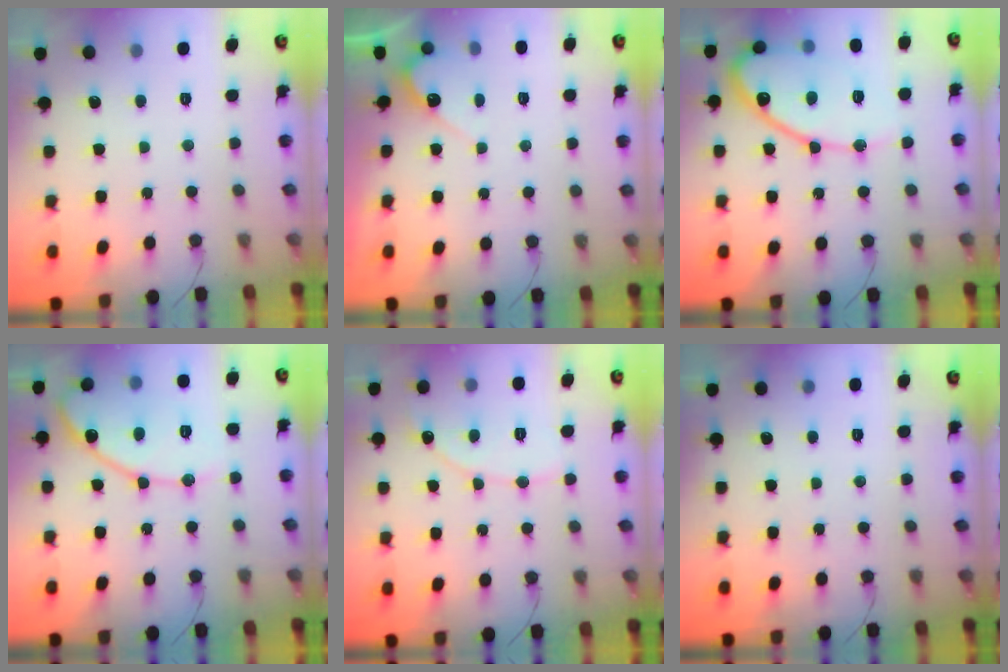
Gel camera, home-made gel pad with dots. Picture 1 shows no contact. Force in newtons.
{"total": 4.9, "press": 4.9, "slide": 0.3}
{"total": 15.4, "press": 15.3, "slide": 1.2}
{"total": 14.6, "press": 14.6, "slide": 1.1}
{"total": 8.8, "press": 8.8, "slide": 0.8}
{"total": 0.0}